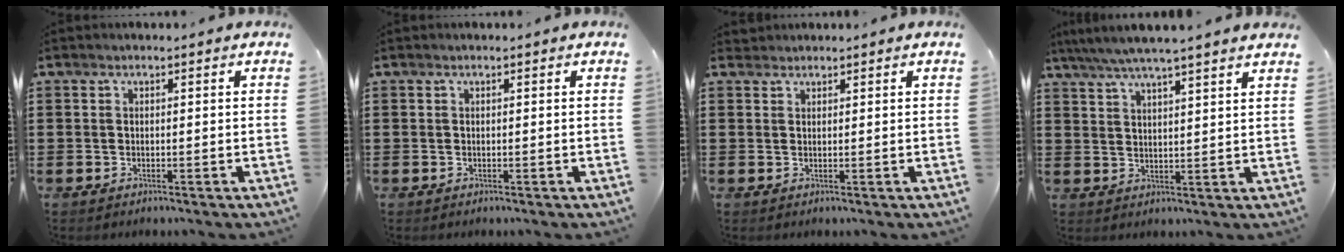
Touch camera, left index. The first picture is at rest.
{"total": 0.0}
{"total": 1.1, "force": [1.0, 0.3, 0.0], "torque": [-0.003, 0.001, 0.021]}
{"total": 4.8, "force": [4.3, -0.3, 2.2], "torque": [-0.056, -0.018, 0.074]}